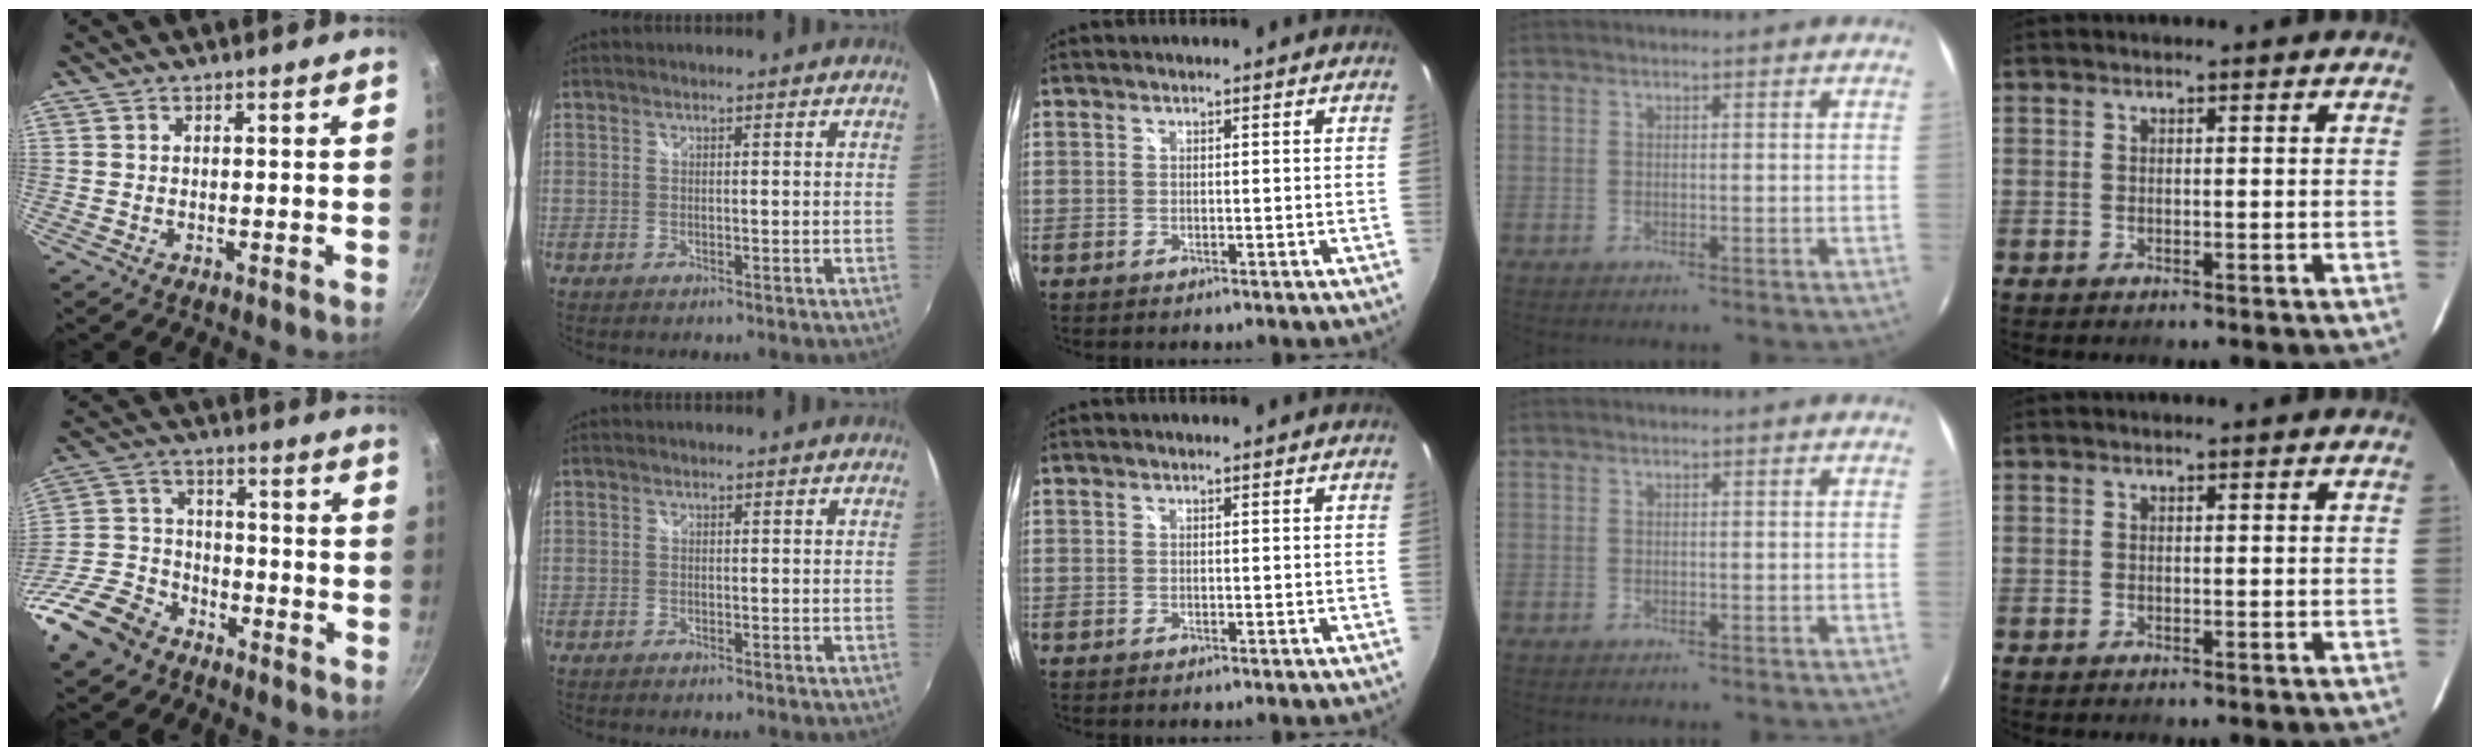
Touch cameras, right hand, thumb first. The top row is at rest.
{"thumb": {"total": 14.3, "force": [-9.7, 8.8, 5.8], "torque": [-0.110, 0.059, -0.198]}, "index": {"total": 0.7, "force": [-0.6, 0.2, 0.2], "torque": [-0.006, -0.004, -0.014]}}